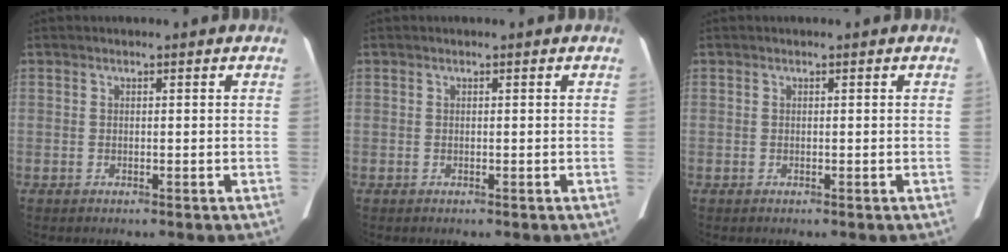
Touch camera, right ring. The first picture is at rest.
{"total": 0.0}
{"total": 0.0}